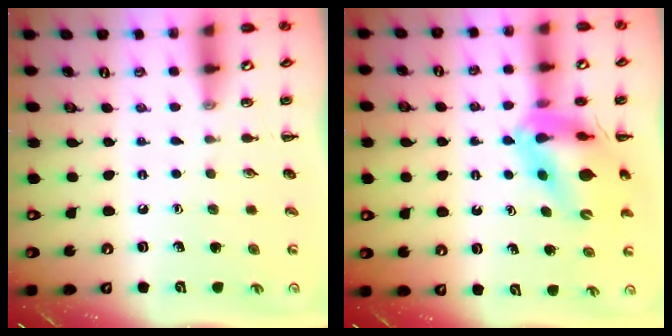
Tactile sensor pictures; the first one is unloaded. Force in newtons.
{"total": 13.4, "press": 12.8, "slide": 4.0}